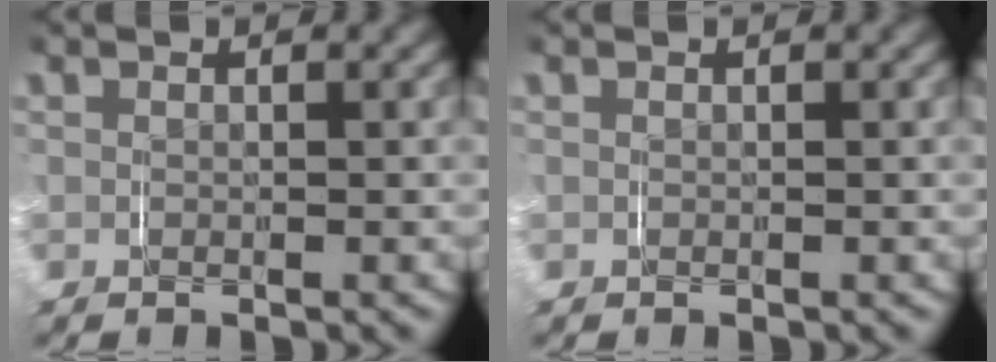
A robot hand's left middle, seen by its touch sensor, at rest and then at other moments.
{"total": 0.0}